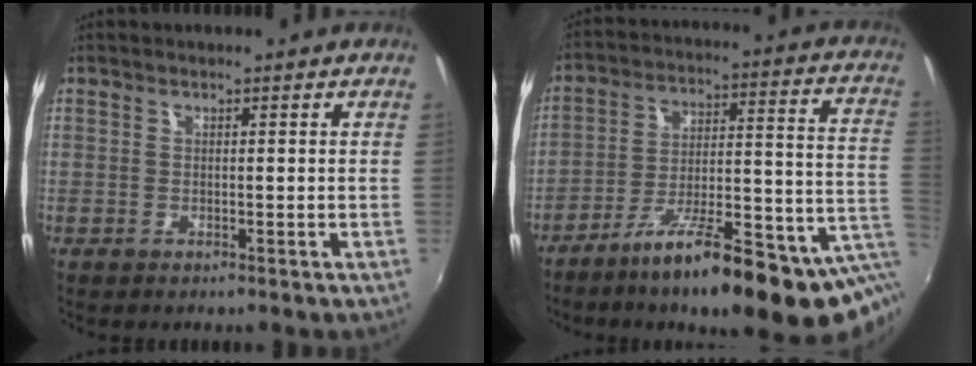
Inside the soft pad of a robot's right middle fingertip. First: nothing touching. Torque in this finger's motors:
{"motor_torque": [1.82, -0.32, 0.47, 0.21]}